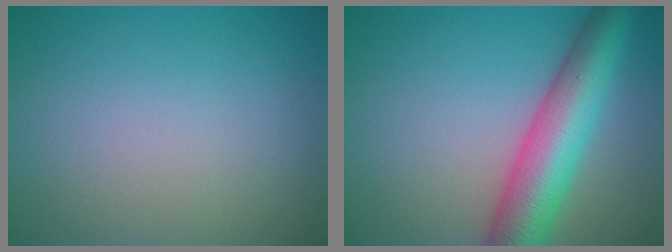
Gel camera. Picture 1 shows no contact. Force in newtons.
{"total": 8.3, "press": 8.3, "slide": 0.3}